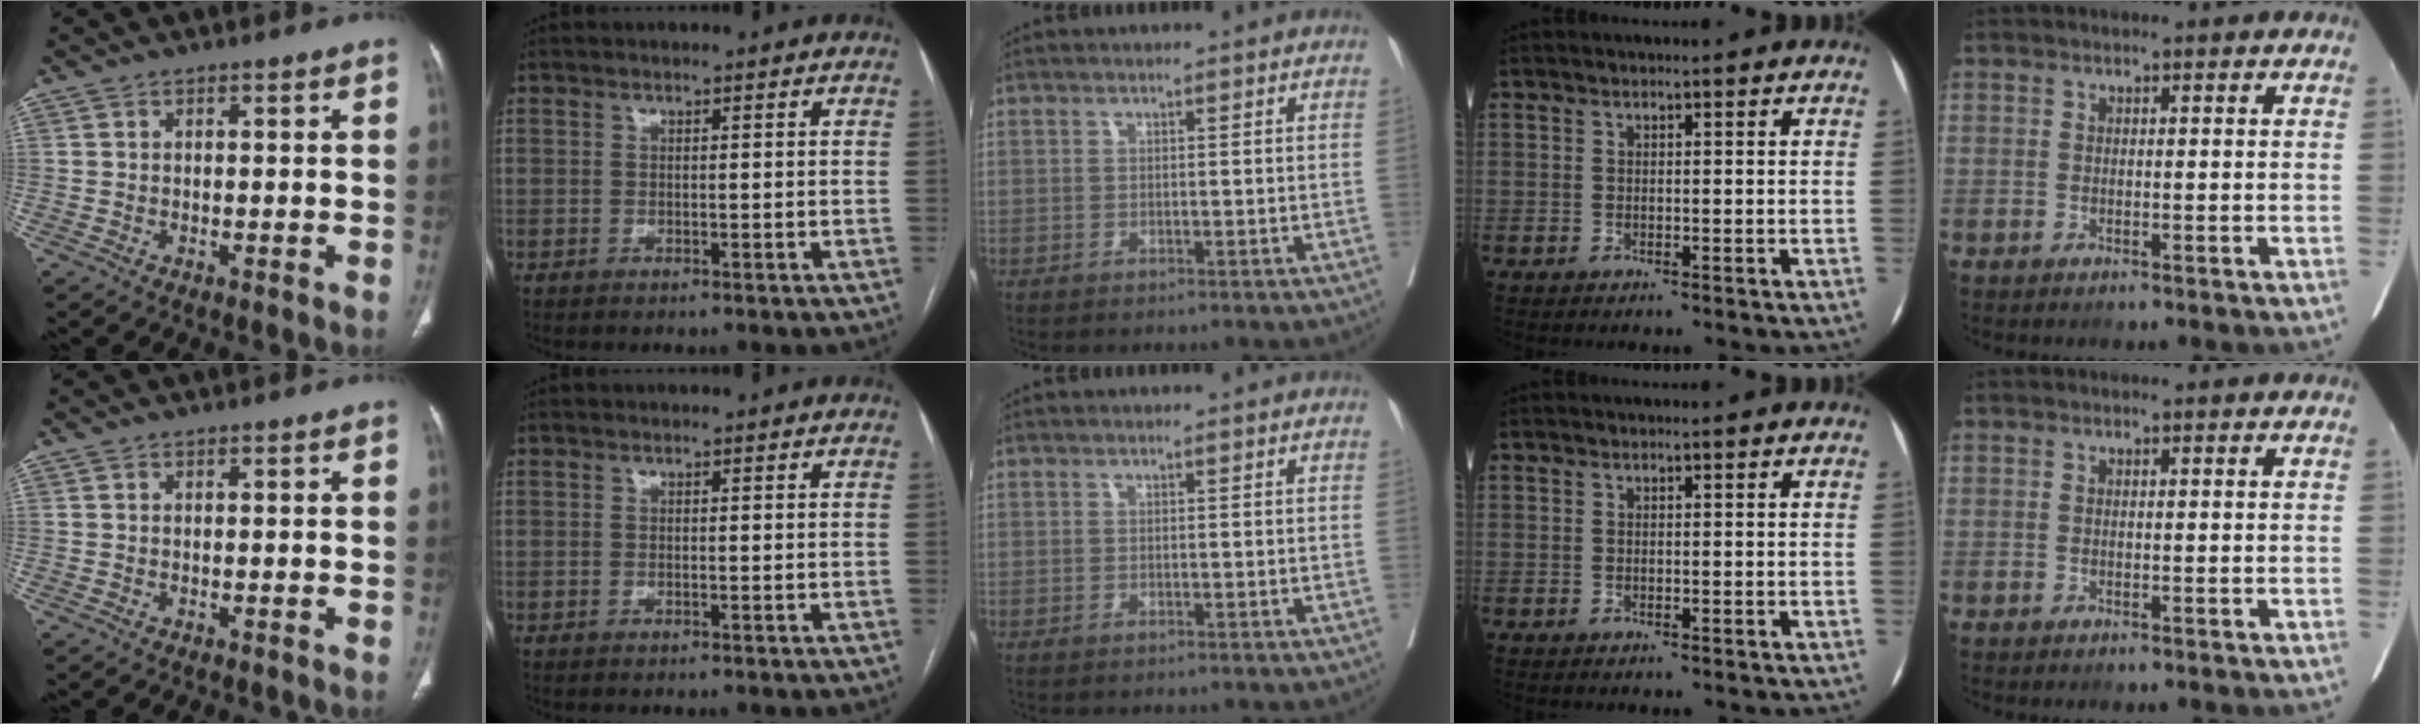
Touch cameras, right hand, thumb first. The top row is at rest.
{}